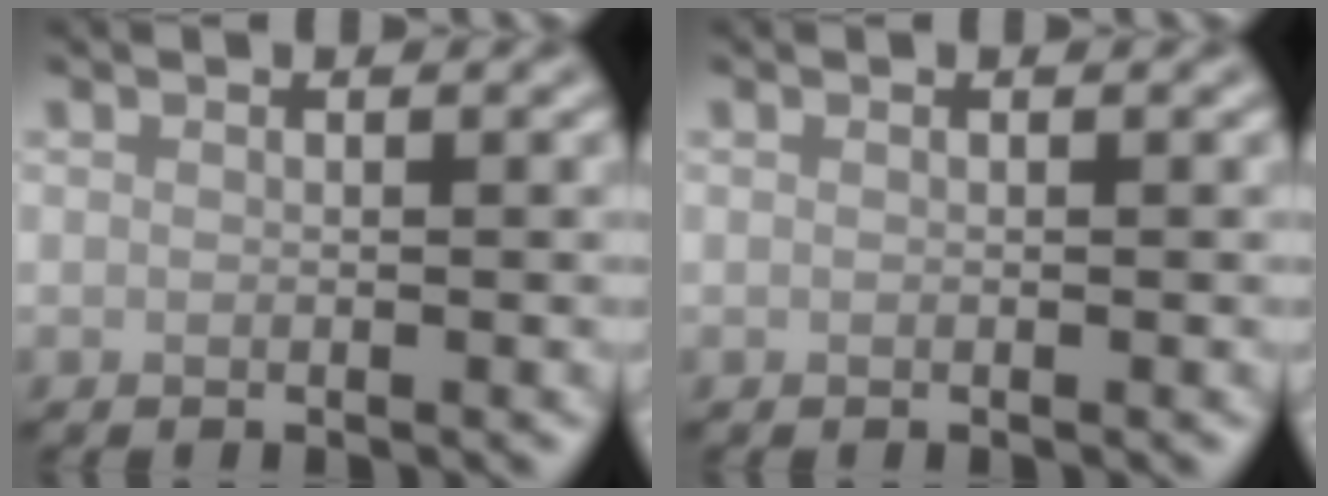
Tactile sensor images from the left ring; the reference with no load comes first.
{"total": 0.0}